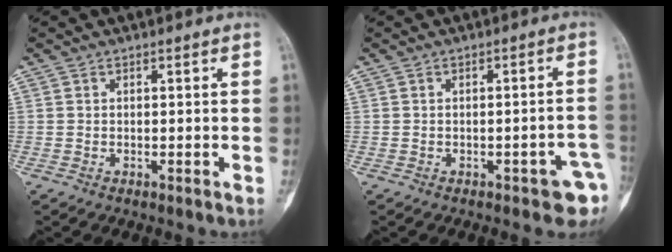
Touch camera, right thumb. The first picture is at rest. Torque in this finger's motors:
{"motor_torque": [0.76, 0.23, 0.14, -0.01, 0.05]}